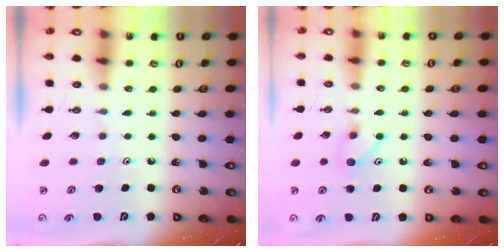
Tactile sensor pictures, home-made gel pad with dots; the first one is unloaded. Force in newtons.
{"total": 6.1, "press": 6.0, "slide": 0.9}